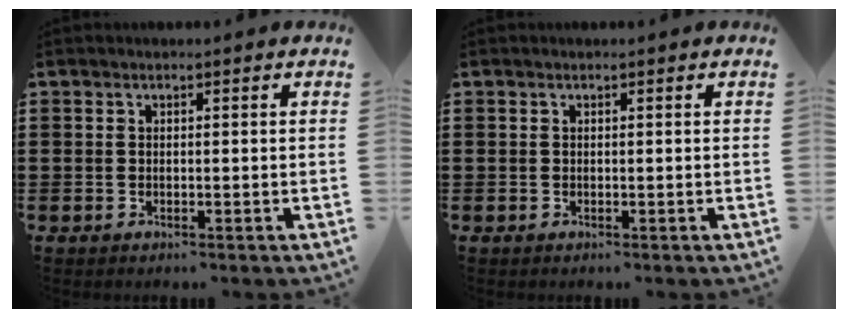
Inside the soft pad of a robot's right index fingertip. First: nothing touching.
{"total": 0.0}